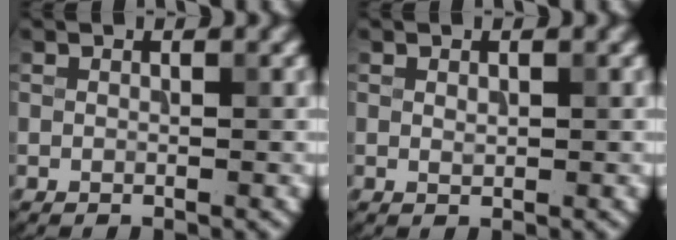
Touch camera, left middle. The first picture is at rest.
{"total": 0.5, "force": [0.1, 0.3, 0.4], "torque": [-0.010, 0.000, 0.005]}